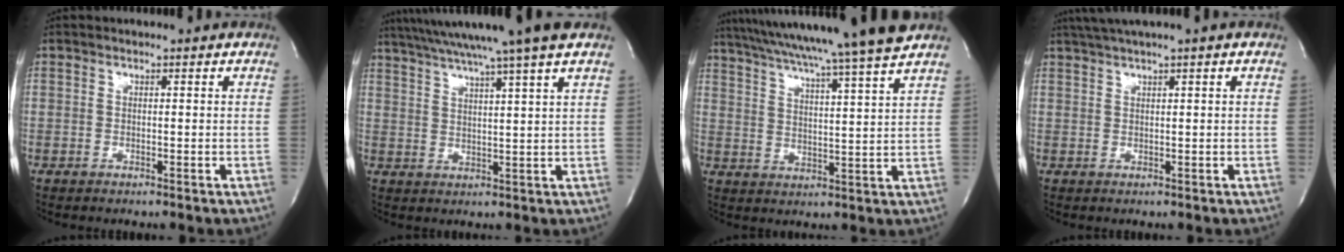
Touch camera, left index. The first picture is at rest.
{"total": 14.8, "force": [12.1, -2.3, 8.1], "torque": [-0.143, -0.004, 0.170]}
{"total": 20.2, "force": [17.5, -2.1, 9.8], "torque": [-0.171, -0.023, 0.249]}
{"total": 3.6, "force": [2.5, -0.8, 2.4], "torque": [-0.052, 0.014, 0.049]}